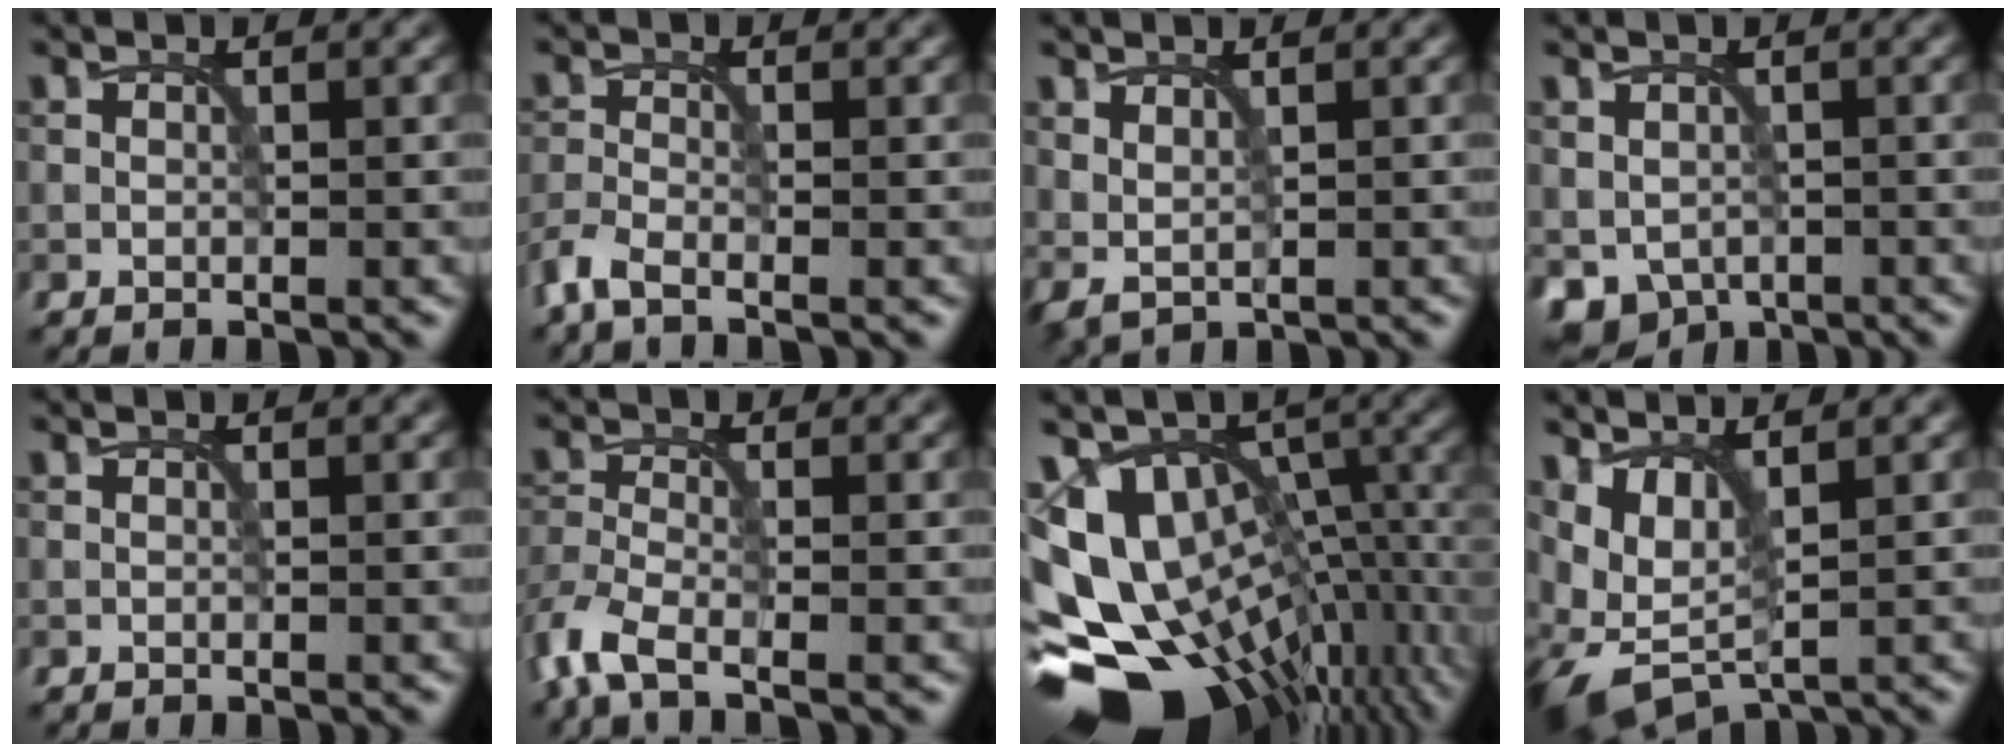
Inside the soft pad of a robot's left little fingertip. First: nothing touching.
{"total": 2.6, "force": [-2.1, 0.6, 1.5], "torque": [-0.042, -0.008, -0.056]}
{"total": 1.4, "force": [0.9, 0.6, 1.0], "torque": [-0.025, -0.005, 0.024]}
{"total": 2.7, "force": [-0.7, 2.2, 1.4], "torque": [-0.026, -0.014, -0.003]}
{"total": 0.0}
{"total": 4.3, "force": [-3.1, 1.4, 2.7], "torque": [-0.069, -0.011, -0.076]}
{"total": 17.7, "force": [-6.1, 12.4, 11.0], "torque": [-0.166, -0.005, -0.047]}
{"total": 6.5, "force": [0.4, 3.2, 5.6], "torque": [-0.124, 0.003, 0.005]}